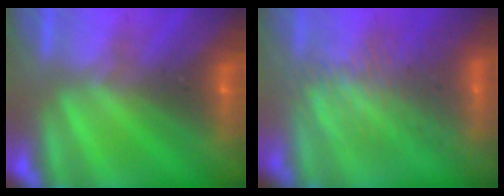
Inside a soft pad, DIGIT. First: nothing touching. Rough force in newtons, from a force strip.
{"total": 2.9}